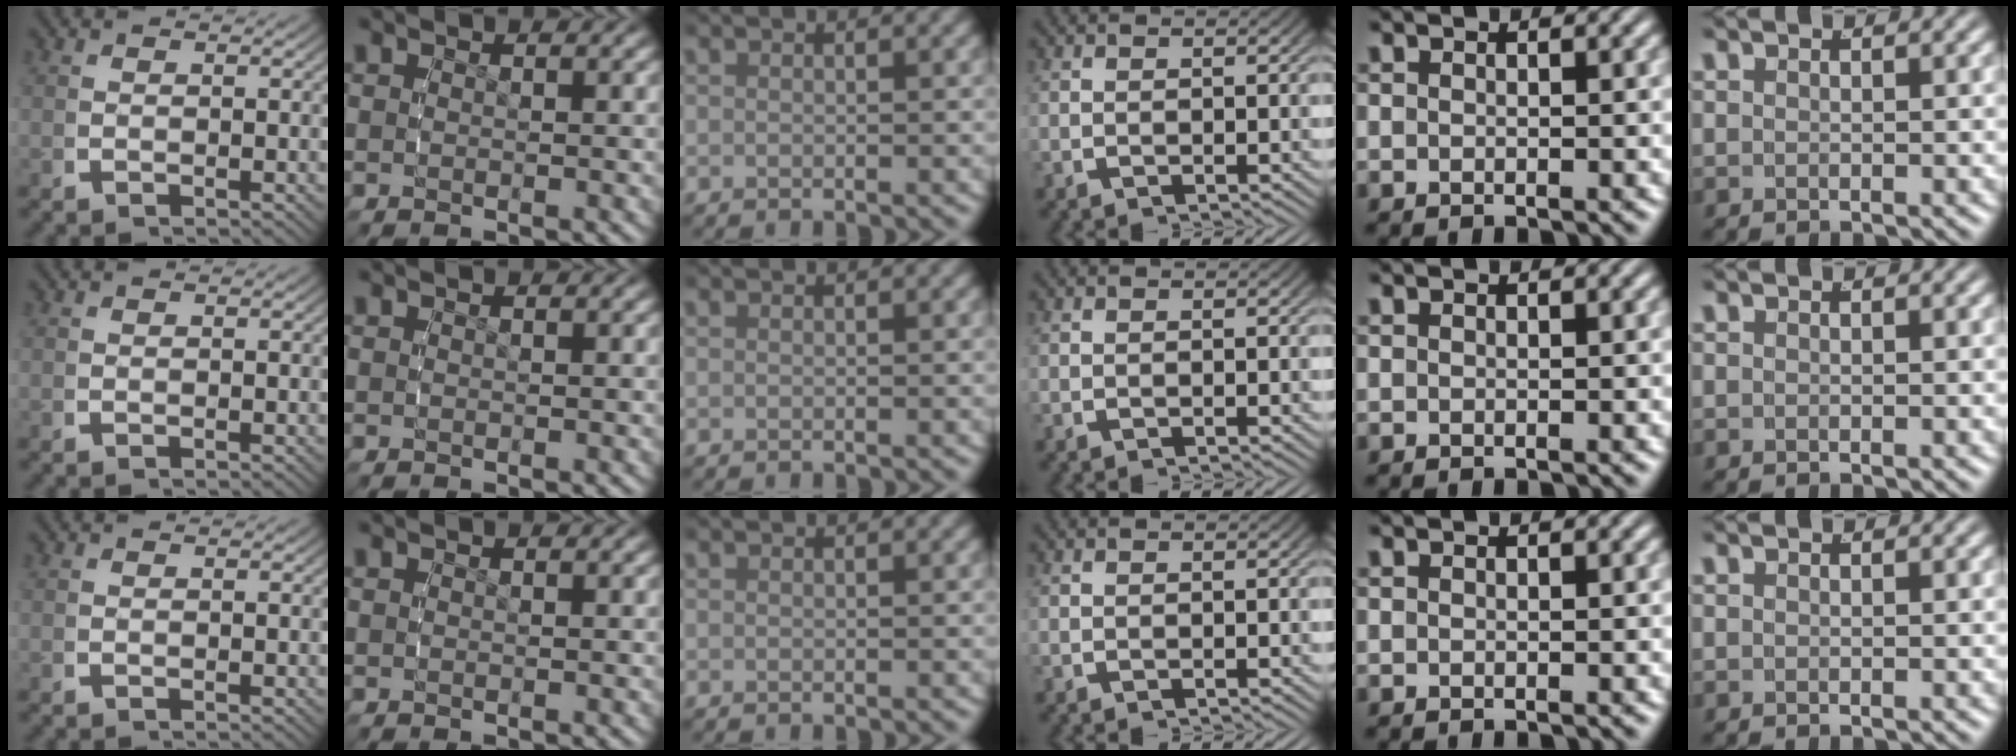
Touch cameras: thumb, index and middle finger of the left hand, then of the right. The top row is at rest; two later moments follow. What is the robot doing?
{"motion": "reach", "object": "glasses case"}